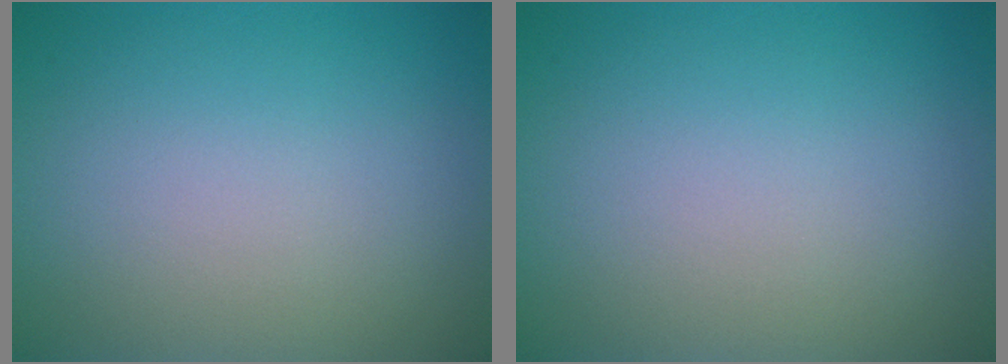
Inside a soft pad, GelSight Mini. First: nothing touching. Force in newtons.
{"total": 0.0}